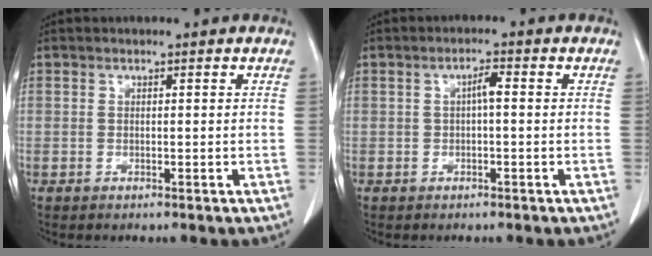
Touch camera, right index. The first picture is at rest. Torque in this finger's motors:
{"motor_torque": [0.32, -0.12, 0.15, 0.04]}